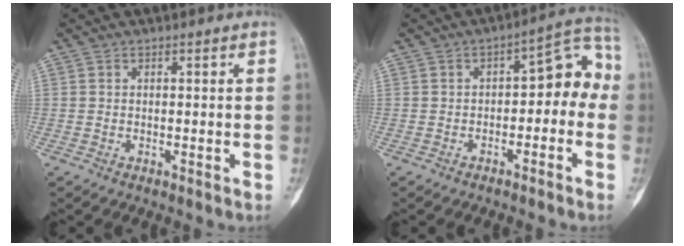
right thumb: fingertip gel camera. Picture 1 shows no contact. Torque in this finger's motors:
{"motor_torque": [0.96, 0.81, 0.53, -0.26, -0.01]}